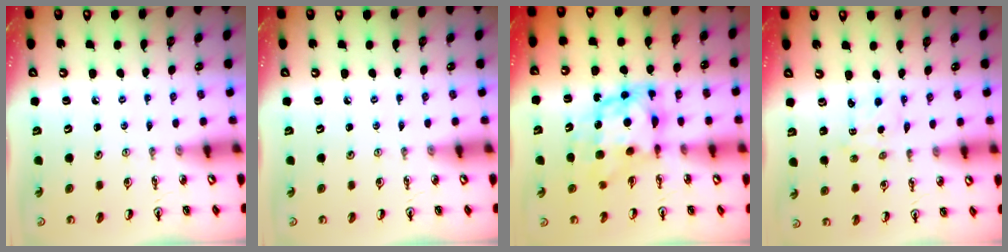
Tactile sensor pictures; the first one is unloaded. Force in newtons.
{"total": 0.0}
{"total": 9.3, "press": 9.3, "slide": 0.9}
{"total": 2.1, "press": 2.1, "slide": 0.3}